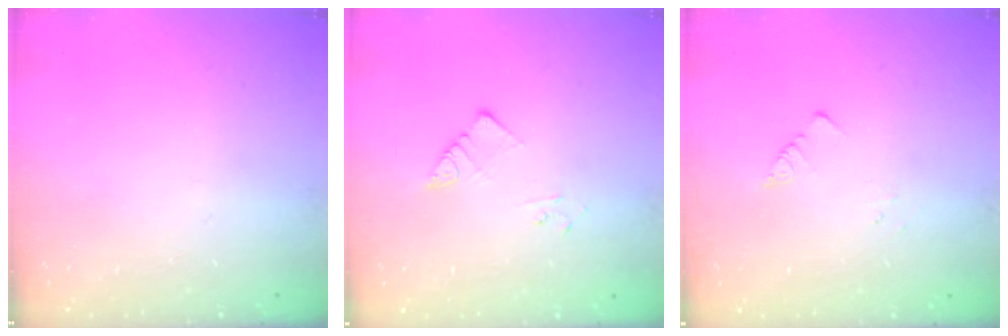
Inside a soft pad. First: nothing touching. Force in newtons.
{"total": 2.2, "press": 2.2, "slide": 0.2}
{"total": 1.3, "press": 1.2, "slide": 0.1}